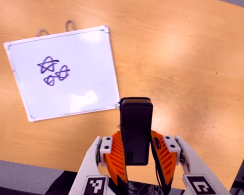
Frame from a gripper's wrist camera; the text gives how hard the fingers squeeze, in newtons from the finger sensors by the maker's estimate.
{"total": 4.7, "left": 3.4, "right": 6.0}